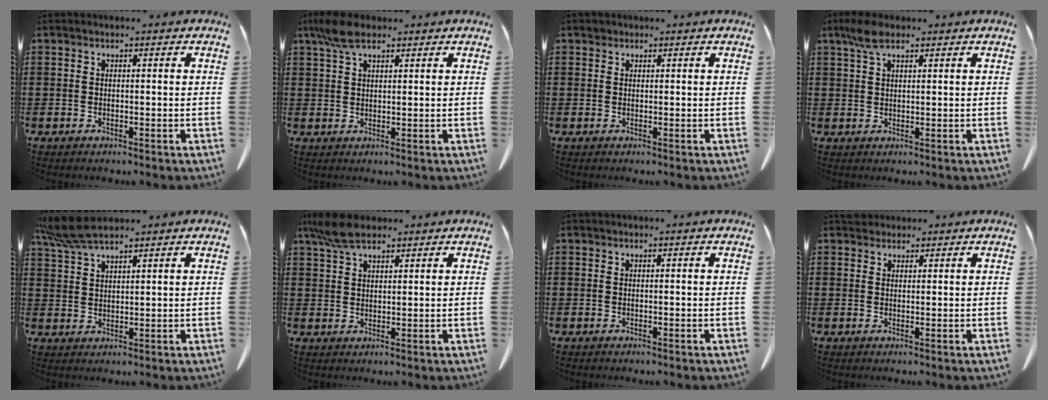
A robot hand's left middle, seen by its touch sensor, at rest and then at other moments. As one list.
[{"total": 4.9, "force": [2.9, 1.9, 3.5], "torque": [-0.083, 0.002, 0.052]}, {"total": 0.7, "force": [0.5, 0.4, 0.1], "torque": [-0.003, 0.003, 0.010]}, {"total": 4.0, "force": [2.3, 1.5, 2.9], "torque": [-0.064, 0.004, 0.041]}, {"total": 5.9, "force": [4.8, 1.1, 3.3], "torque": [-0.085, -0.008, 0.088]}, {"total": 5.8, "force": [4.1, 2.1, 3.5], "torque": [-0.080, 0.001, 0.078]}, {"total": 0.0}, {"total": 2.1, "force": [1.8, 0.9, 0.3], "torque": [-0.012, 0.003, 0.038]}]